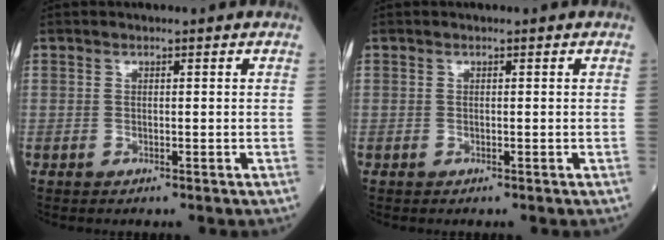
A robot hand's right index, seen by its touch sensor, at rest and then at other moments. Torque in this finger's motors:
{"motor_torque": [0.00, 0.01, 0.00, 0.00]}